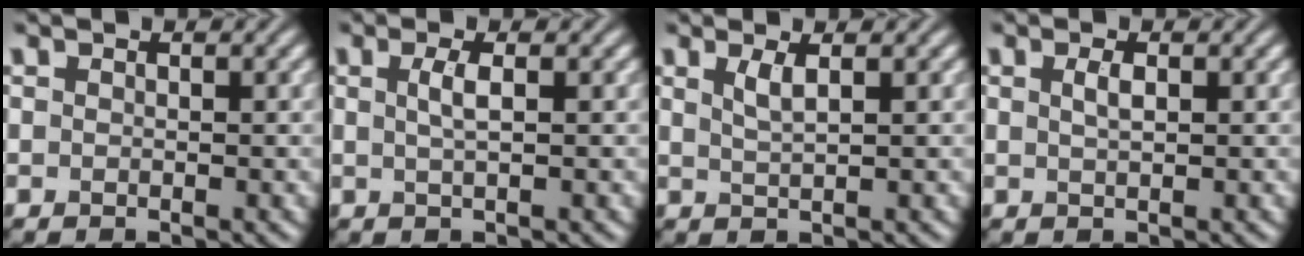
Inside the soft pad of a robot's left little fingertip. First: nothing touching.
{"total": 1.8, "force": [0.3, 0.5, 1.7], "torque": [-0.032, 0.003, 0.004]}
{"total": 1.7, "force": [0.8, 0.5, 1.4], "torque": [-0.026, 0.000, 0.013]}
{"total": 1.2, "force": [0.4, 0.3, 1.0], "torque": [-0.022, 0.003, 0.007]}